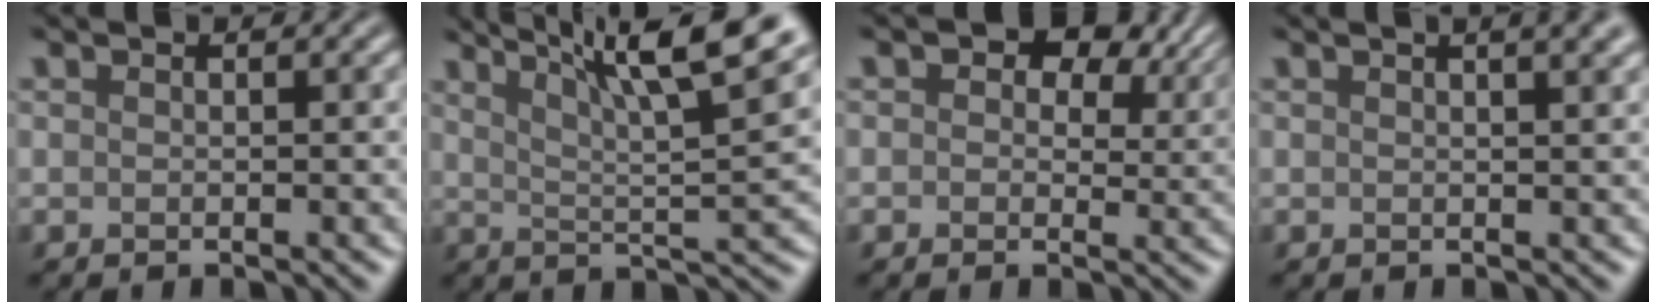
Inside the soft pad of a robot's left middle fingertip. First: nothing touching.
{"total": 11.1, "force": [6.8, 2.2, 8.5], "torque": [-0.118, 0.023, 0.098]}
{"total": 6.9, "force": [3.2, 4.3, 4.4], "torque": [-0.060, 0.005, 0.034]}
{"total": 5.1, "force": [2.7, 2.3, 3.7], "torque": [-0.013, 0.033, 0.000]}